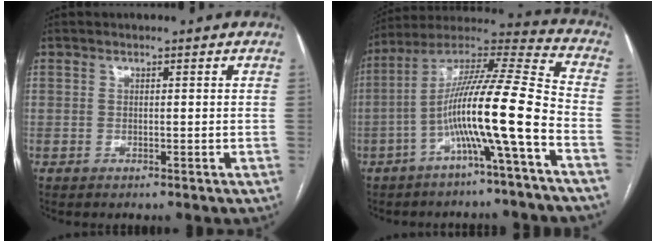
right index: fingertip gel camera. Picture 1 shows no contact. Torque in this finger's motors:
{"motor_torque": [2.14, 0.00, 1.05, 0.21]}